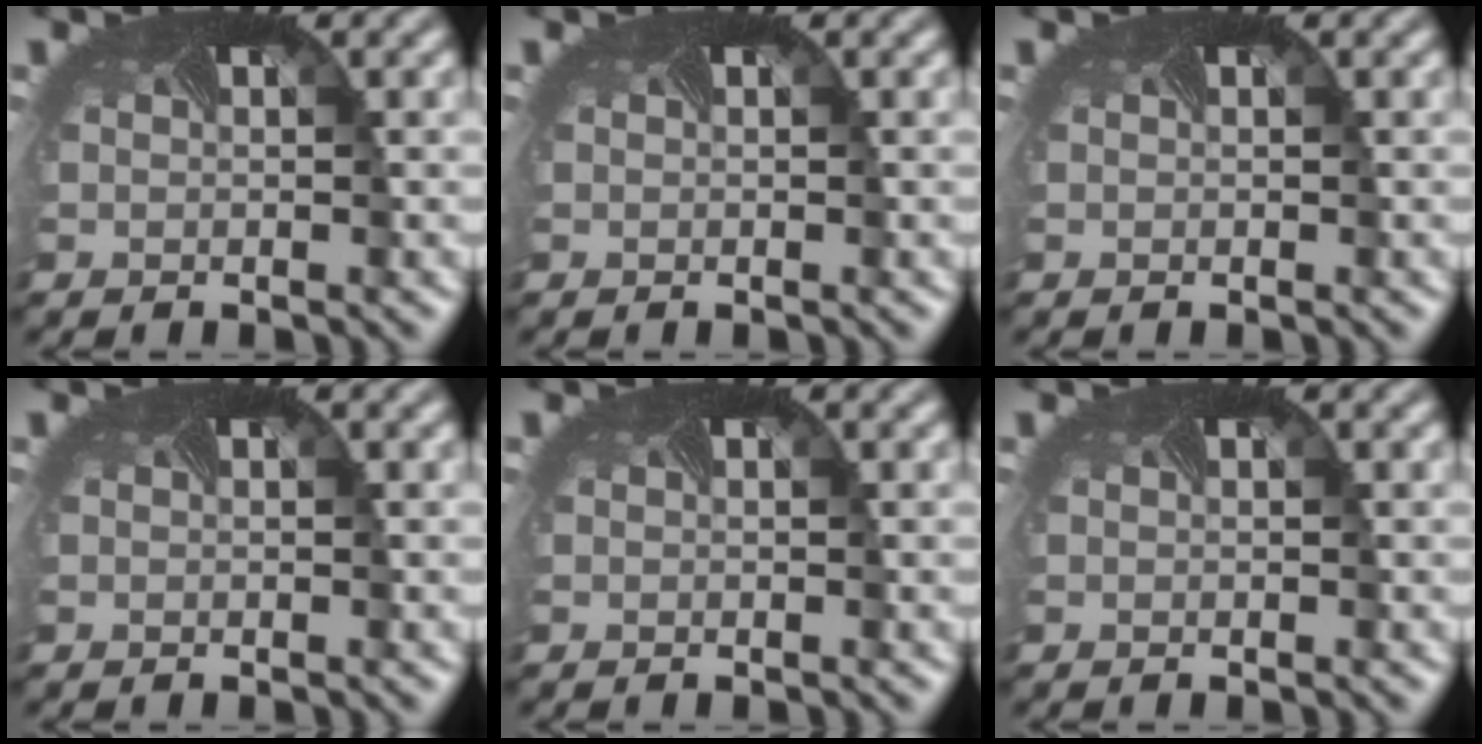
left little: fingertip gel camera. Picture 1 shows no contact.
{"total": 0.0}
{"total": 0.0}
{"total": 0.0}
{"total": 0.0}
{"total": 0.0}